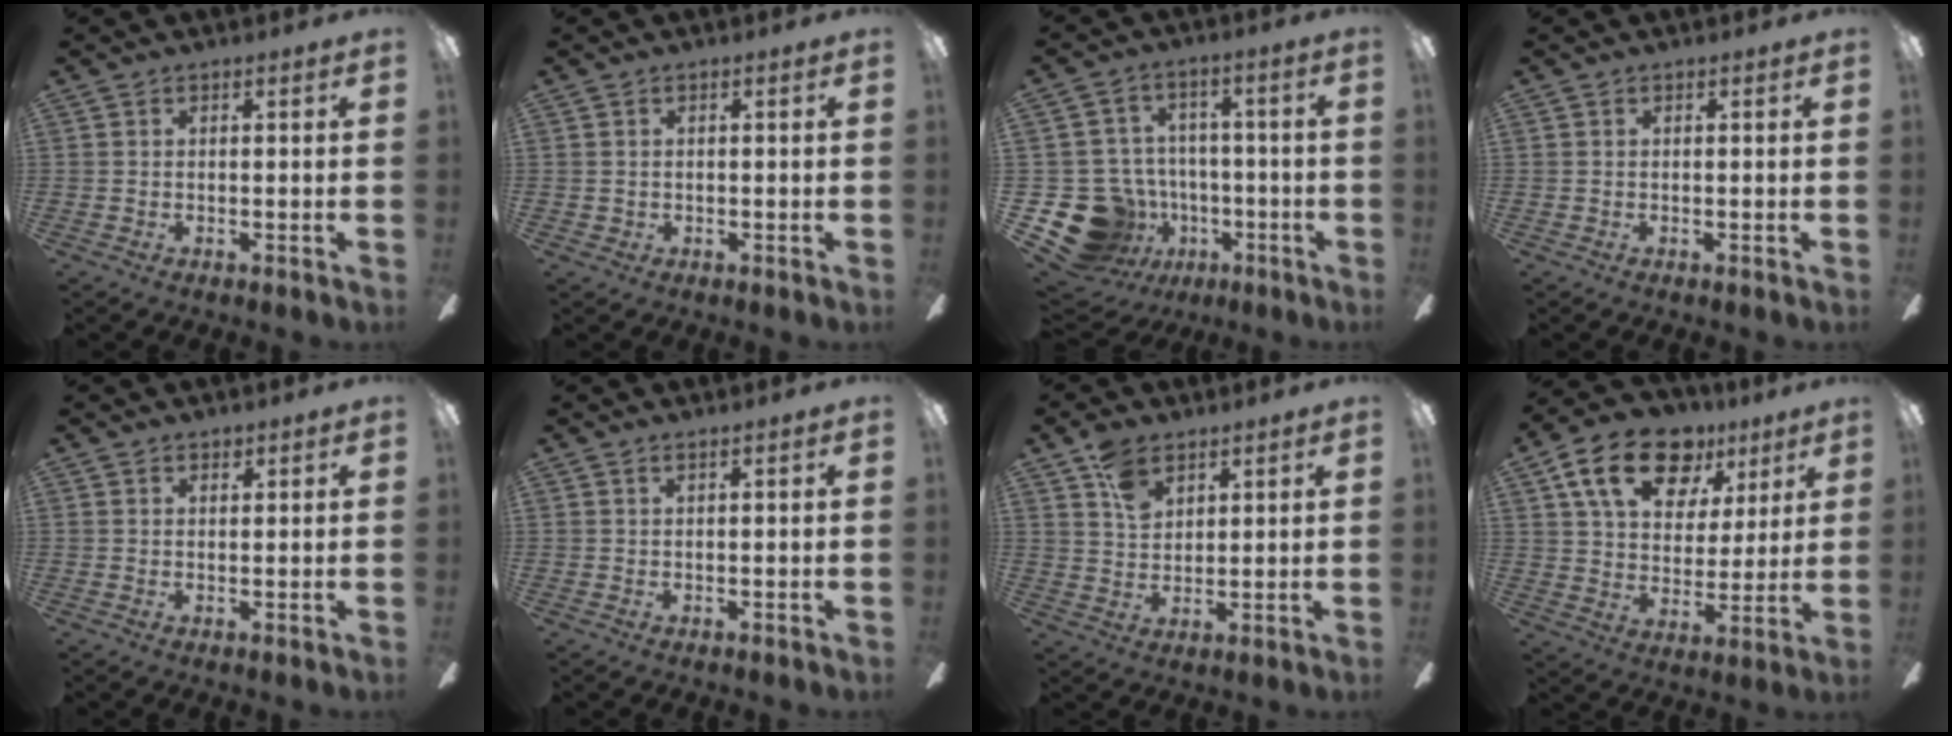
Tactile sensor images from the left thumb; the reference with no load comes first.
{"total": 1.0, "force": [0.2, 1.0, 0.1], "torque": [-0.004, 0.005, 0.001]}
{"total": 16.5, "force": [-6.4, 13.9, 6.1], "torque": [-0.143, 0.039, -0.083]}
{"total": 0.0}
{"total": 1.3, "force": [1.1, 0.6, 0.1], "torque": [-0.002, -0.001, 0.022]}
{"total": 0.6, "force": [0.5, 0.0, 0.4], "torque": [-0.009, 0.000, 0.009]}
{"total": 6.9, "force": [4.5, 4.1, 3.3], "torque": [-0.056, -0.012, 0.082]}
{"total": 18.4, "force": [10.1, 11.5, 10.2], "torque": [-0.164, -0.034, 0.181]}